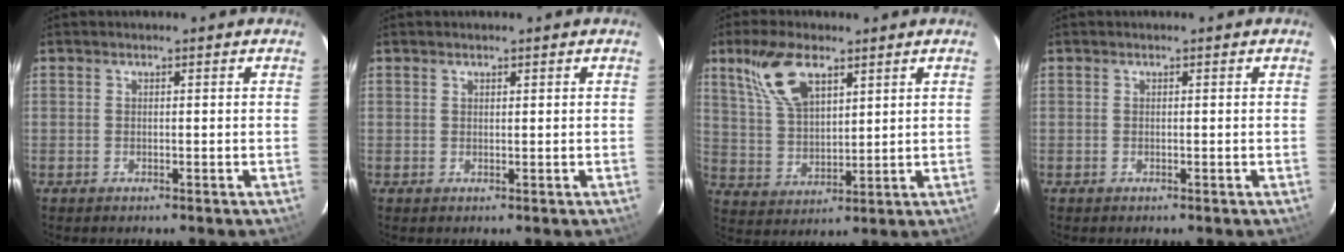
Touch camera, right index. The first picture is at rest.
{"total": 0.5, "force": [0.5, 0.2, 0.1], "torque": [-0.002, 0.002, 0.009]}
{"total": 10.9, "force": [6.2, 4.9, 7.4], "torque": [-0.146, 0.016, 0.130]}
{"total": 0.0}